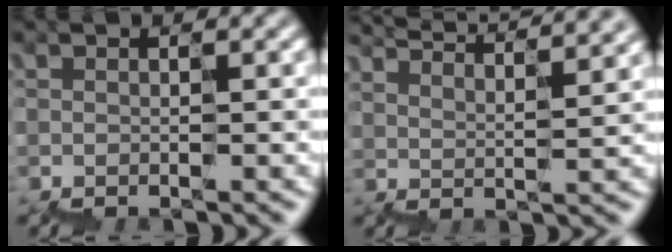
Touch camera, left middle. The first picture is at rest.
{"total": 8.4, "force": [7.8, 1.4, 3.0], "torque": [-0.060, 0.033, 0.091]}